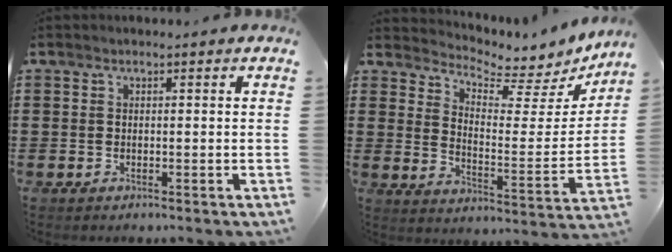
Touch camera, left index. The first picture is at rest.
{"total": 4.2, "force": [4.0, 0.8, 0.9], "torque": [-0.033, -0.051, 0.060]}